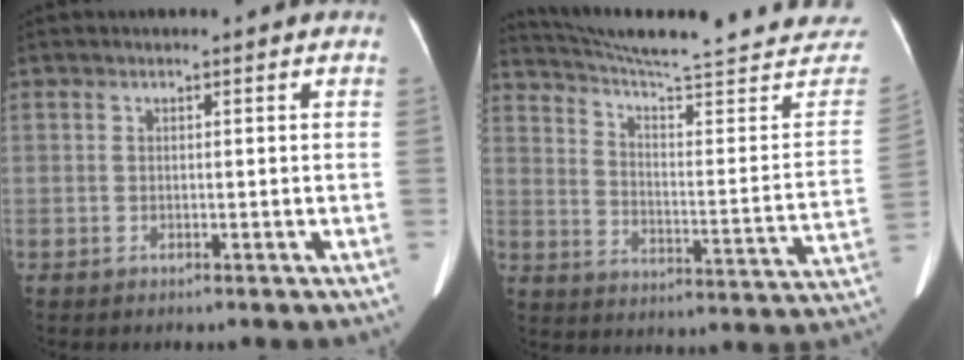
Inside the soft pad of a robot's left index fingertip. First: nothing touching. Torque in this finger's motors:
{"motor_torque": [0.39, -1.56, -0.01, 0.04]}